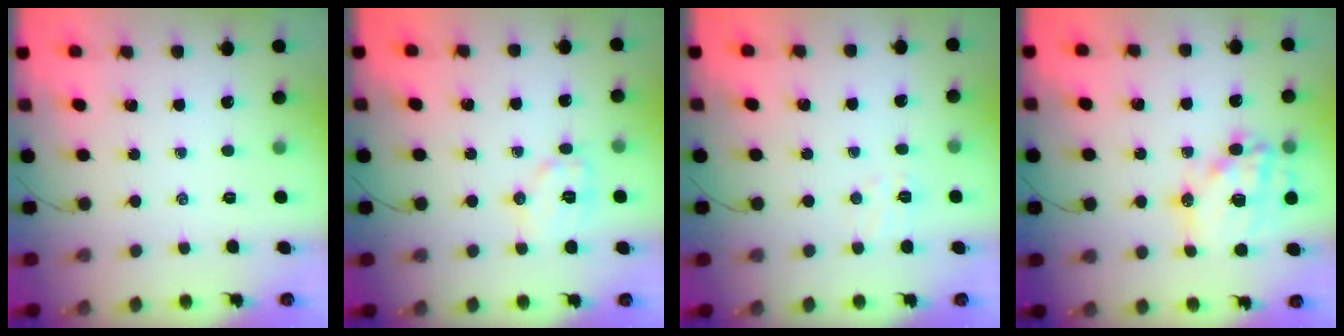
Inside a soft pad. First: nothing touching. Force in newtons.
{"total": 8.5, "press": 8.5, "slide": 0.4}
{"total": 4.3, "press": 4.1, "slide": 1.3}
{"total": 16.6, "press": 16.2, "slide": 3.7}